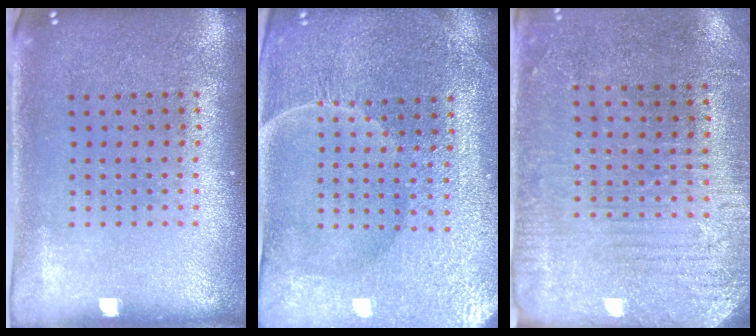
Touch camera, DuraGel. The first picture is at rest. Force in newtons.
{"total": 4.4, "press": 4.2, "slide": 1.3}
{"total": 3.0, "press": 2.8, "slide": 1.1}